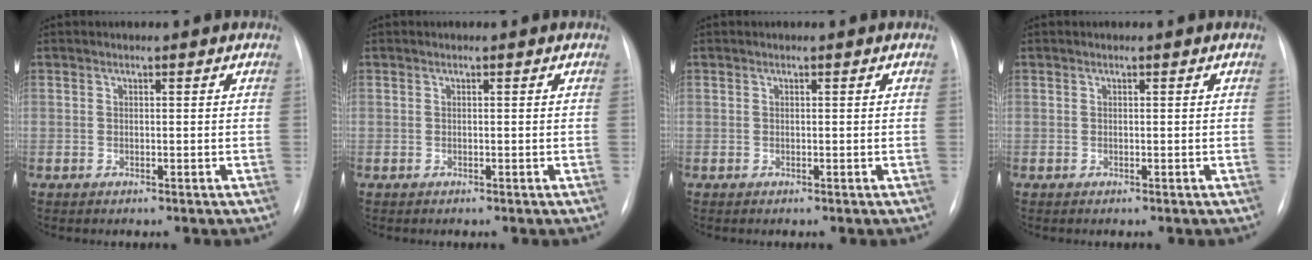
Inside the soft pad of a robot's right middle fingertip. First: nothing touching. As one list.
[{"total": 0.0}, {"total": 0.0}, {"total": 0.0}]